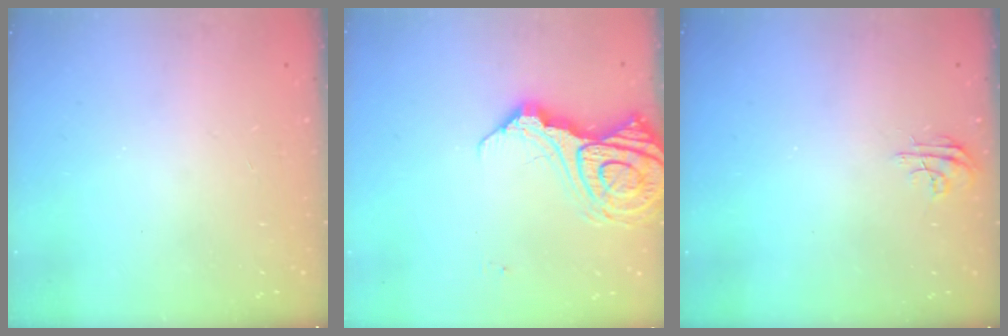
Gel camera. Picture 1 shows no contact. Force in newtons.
{"total": 16.9, "press": 16.7, "slide": 2.3}
{"total": 4.3, "press": 4.3, "slide": 0.4}